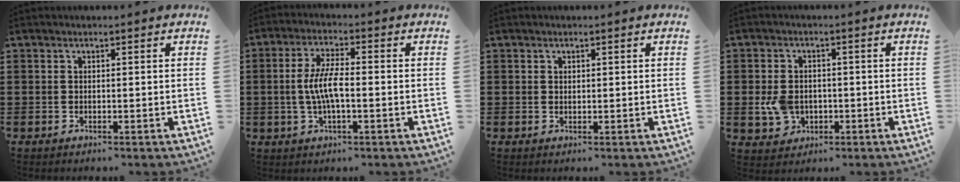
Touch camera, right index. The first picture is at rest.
{"total": 6.0, "force": [-0.7, 1.7, 5.7], "torque": [-0.128, -0.005, -0.022]}
{"total": 0.6, "force": [0.3, 0.5, 0.1], "torque": [-0.003, 0.002, 0.007]}
{"total": 4.3, "force": [-0.7, 3.6, 2.2], "torque": [-0.055, 0.005, -0.015]}